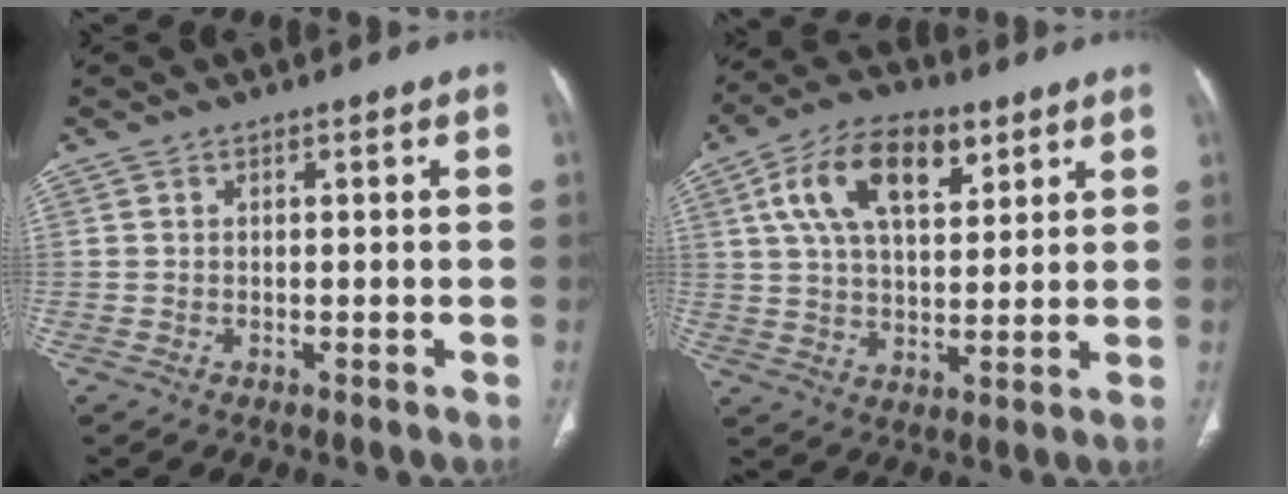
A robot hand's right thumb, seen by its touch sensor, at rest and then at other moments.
{"total": 15.0, "force": [6.5, 8.0, 11.0], "torque": [-0.173, -0.005, 0.113]}